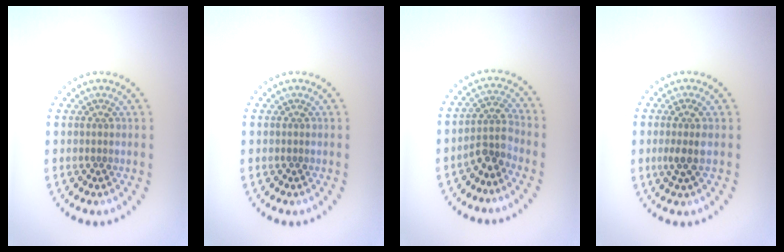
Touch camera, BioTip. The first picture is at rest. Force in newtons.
{"total": 0.0}
{"total": 2.6, "press": 2.0, "slide": 1.8}
{"total": 1.9, "press": 1.6, "slide": 1.0}